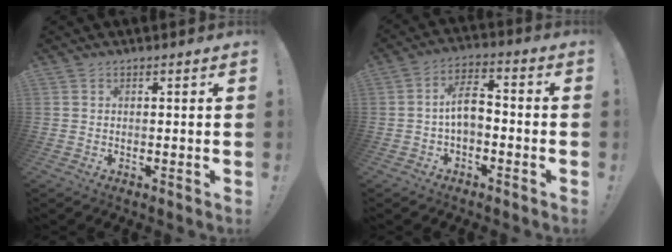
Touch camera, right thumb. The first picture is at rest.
{"total": 8.1, "force": [-0.9, 4.3, 6.8], "torque": [-0.121, 0.010, -0.016]}